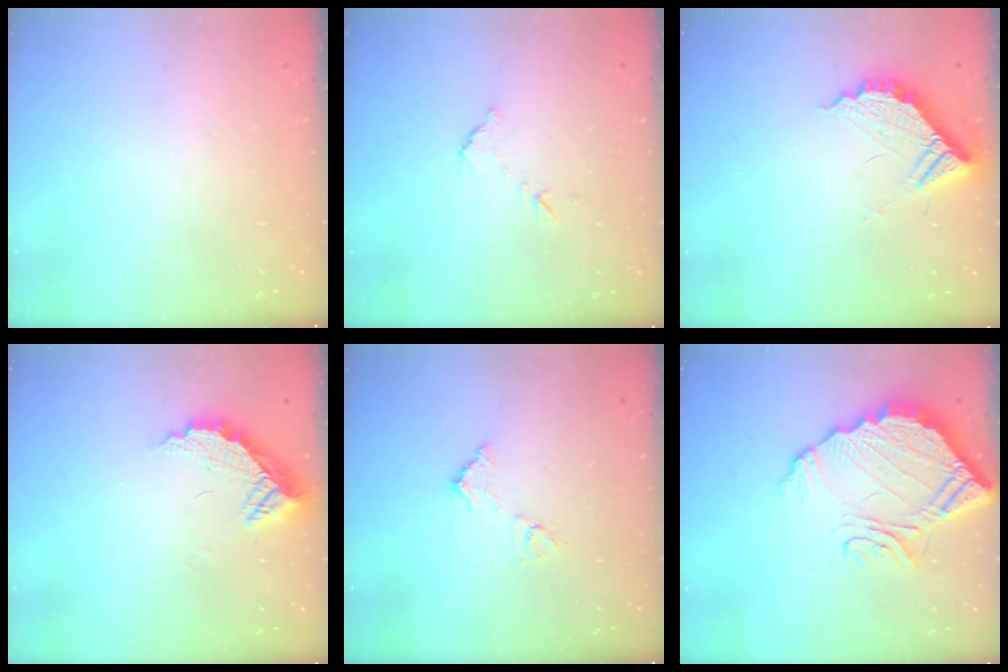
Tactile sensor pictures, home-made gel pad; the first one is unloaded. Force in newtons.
{"total": 5.3, "press": 5.3, "slide": 0.2}
{"total": 11.1, "press": 11.1, "slide": 0.4}
{"total": 9.4, "press": 9.4, "slide": 0.7}
{"total": 7.0, "press": 7.0, "slide": 0.3}
{"total": 15.0, "press": 15.0, "slide": 1.4}